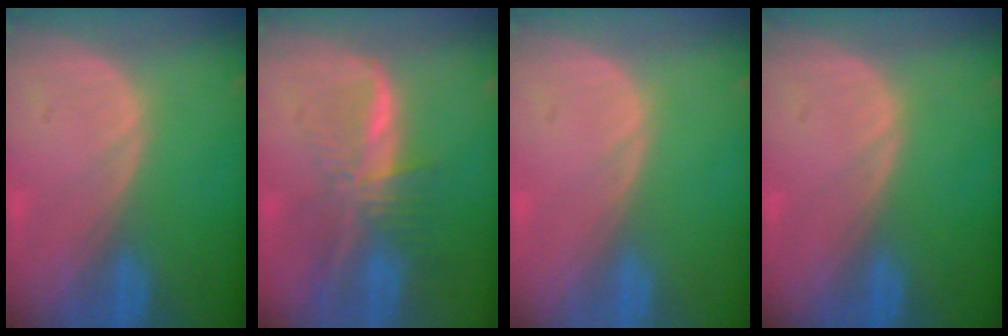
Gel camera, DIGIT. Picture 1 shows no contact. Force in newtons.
{"total": 8.2, "press": 6.8, "slide": 4.5}
{"total": 0.0}
{"total": 0.0}